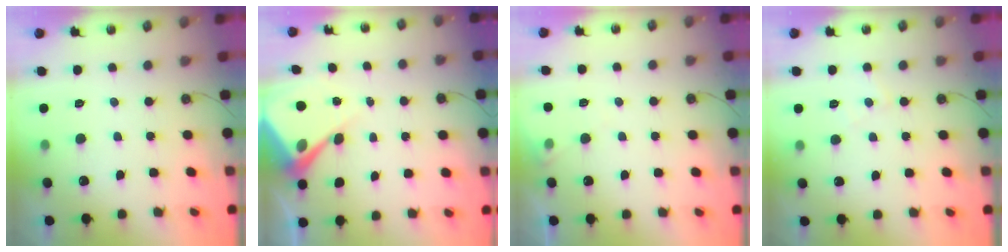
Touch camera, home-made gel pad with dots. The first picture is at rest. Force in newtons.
{"total": 7.0, "press": 6.9, "slide": 0.8}
{"total": 4.7, "press": 4.6, "slide": 0.7}
{"total": 5.4, "press": 5.4, "slide": 0.7}